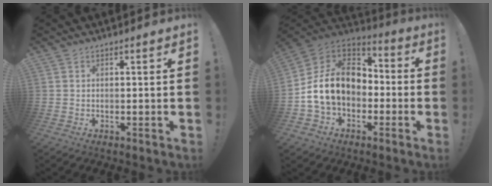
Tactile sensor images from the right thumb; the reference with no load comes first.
{"total": 18.9, "force": [0.8, 14.3, 12.4], "torque": [-0.203, 0.018, 0.030]}